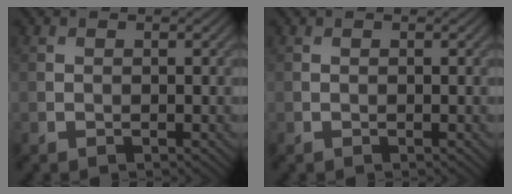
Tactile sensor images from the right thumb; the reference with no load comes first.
{"total": 0.0}